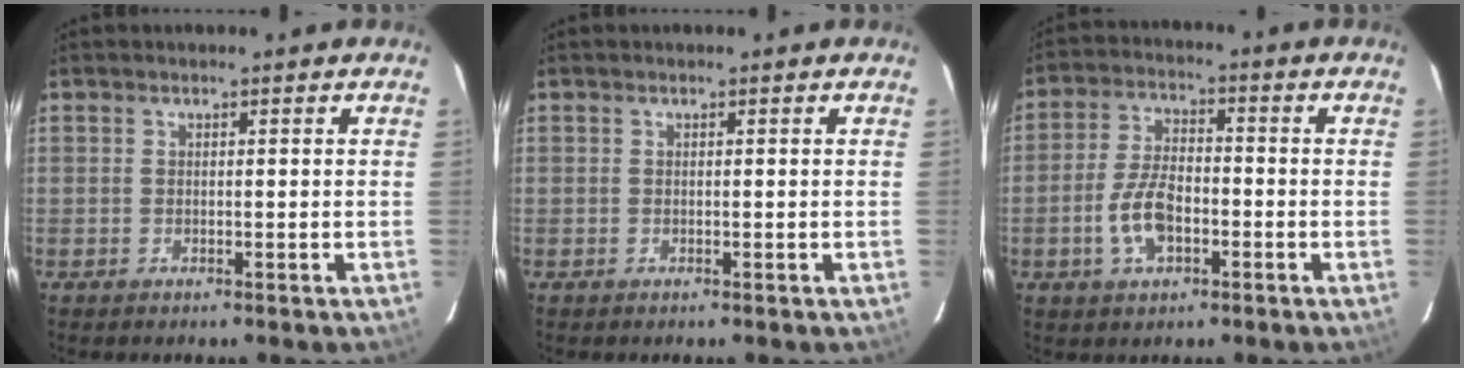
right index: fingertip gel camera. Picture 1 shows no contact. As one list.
[{"total": 0.0}, {"total": 8.4, "force": [-3.0, 4.3, 6.6], "torque": [-0.137, 0.007, -0.052]}]